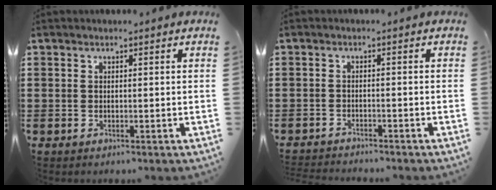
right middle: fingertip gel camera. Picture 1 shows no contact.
{"total": 1.6, "force": [-1.6, 0.0, 0.0], "torque": [-0.004, 0.001, -0.034]}